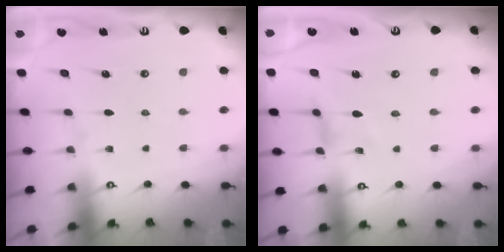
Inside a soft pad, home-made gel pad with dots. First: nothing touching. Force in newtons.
{"total": 1.0, "press": 1.0, "slide": 0.3}